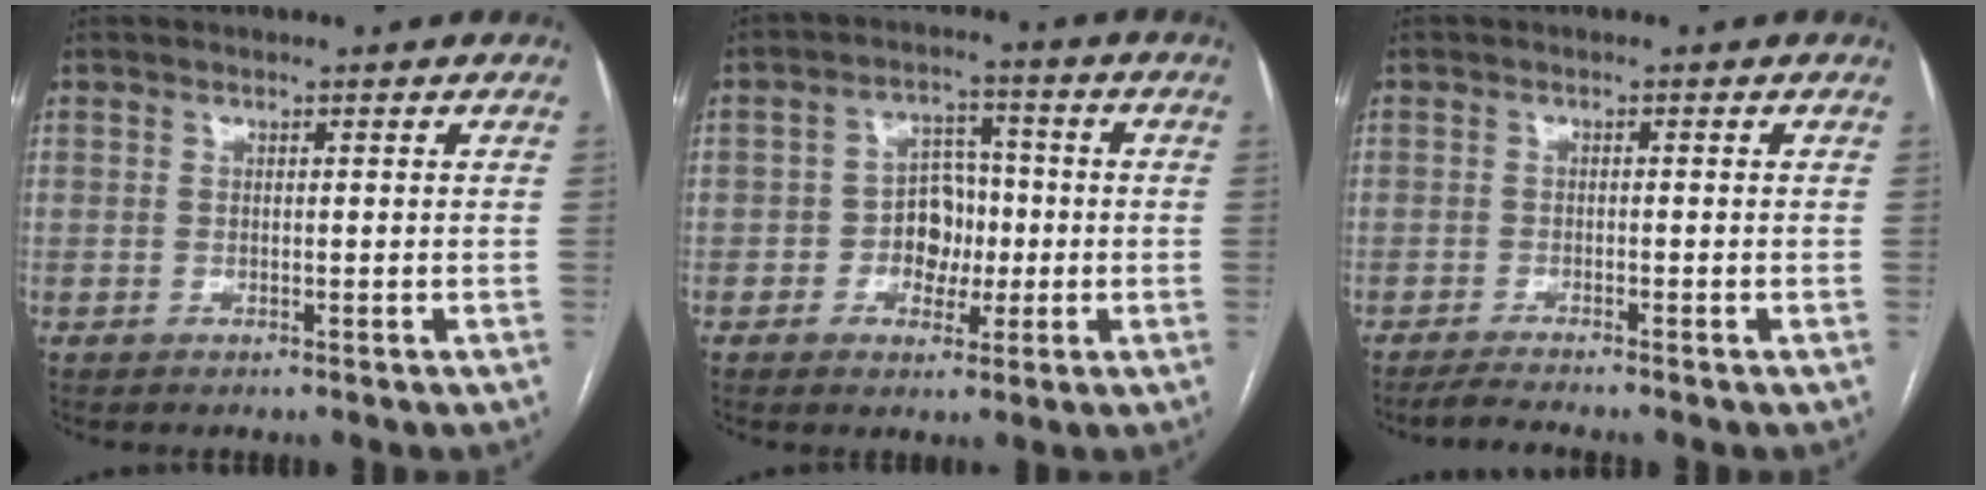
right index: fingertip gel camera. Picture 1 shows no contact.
{"total": 6.3, "force": [-1.2, 4.7, 4.1], "torque": [-0.066, 0.022, -0.019]}
{"total": 3.0, "force": [-2.7, -0.9, 1.0], "torque": [-0.027, -0.016, -0.050]}